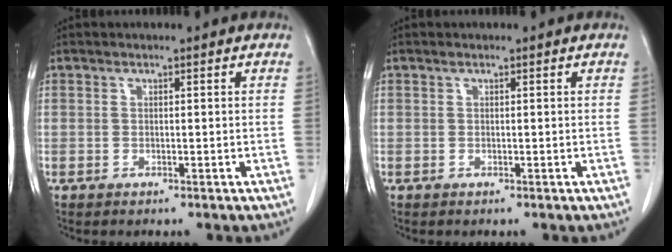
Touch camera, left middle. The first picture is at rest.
{"total": 0.0}